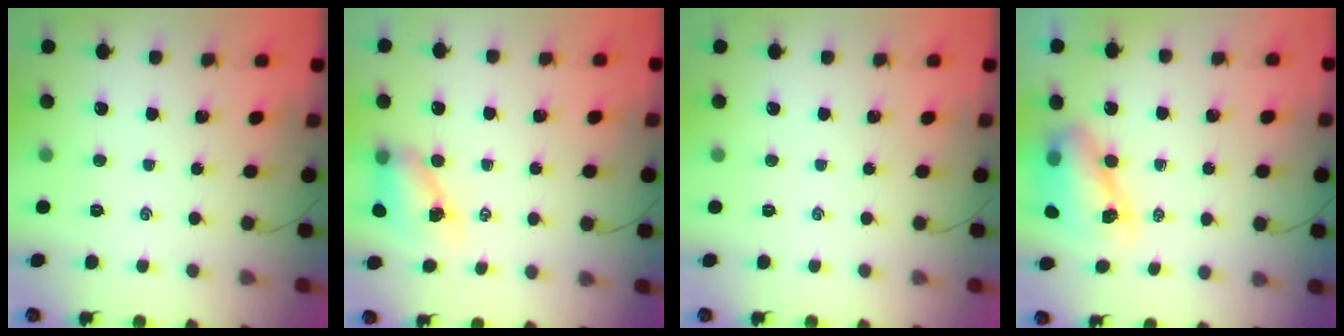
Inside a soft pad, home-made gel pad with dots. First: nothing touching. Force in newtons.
{"total": 6.4, "press": 6.3, "slide": 1.0}
{"total": 0.0}
{"total": 8.9, "press": 8.6, "slide": 2.2}